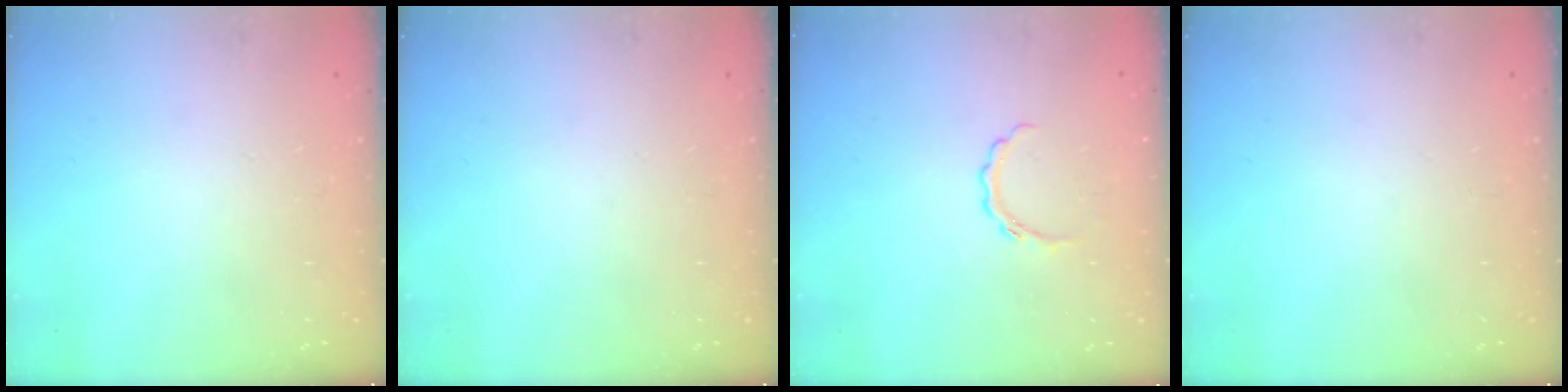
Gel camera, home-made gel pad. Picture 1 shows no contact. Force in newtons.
{"total": 0.0}
{"total": 4.5, "press": 4.4, "slide": 0.7}
{"total": 0.0}